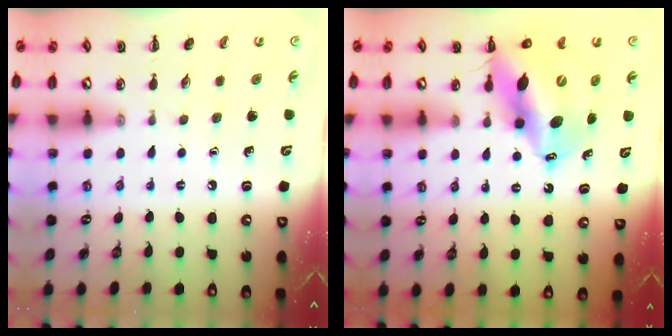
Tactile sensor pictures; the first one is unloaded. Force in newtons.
{"total": 15.3, "press": 14.7, "slide": 4.3}